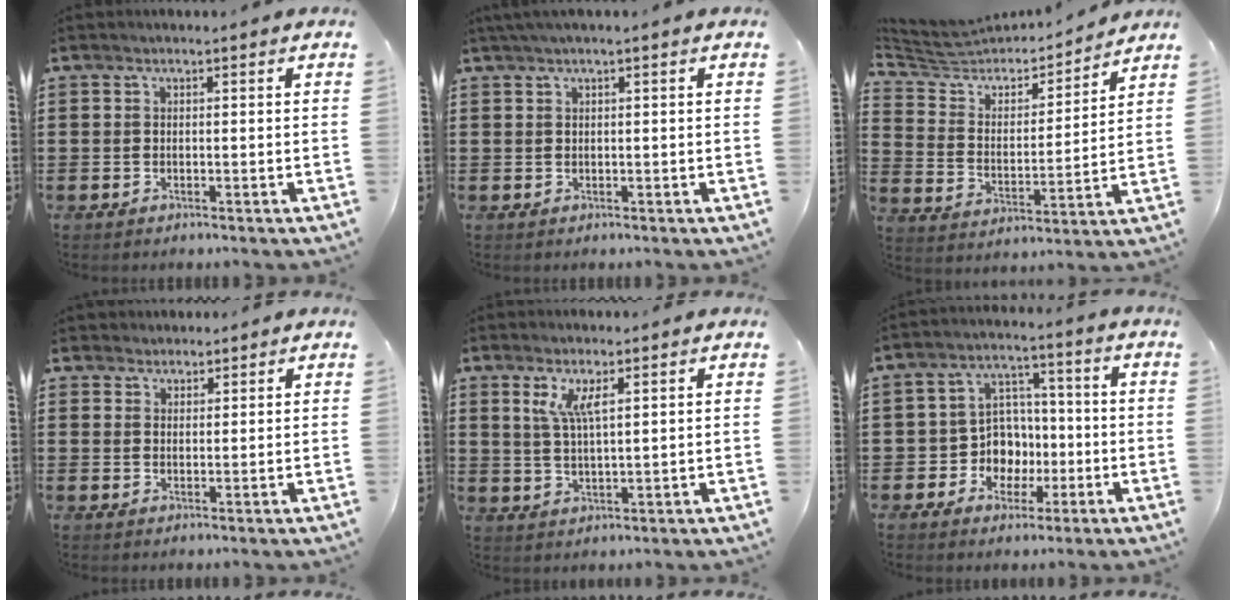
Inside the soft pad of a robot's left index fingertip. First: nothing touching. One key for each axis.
{"total": 1.0, "fx": 0.3, "fy": 0.0, "fz": 1.0, "tx": -0.016, "ty": -0.003, "tz": 0.007}
{"total": 5.0, "fx": 4.5, "fy": 2.0, "fz": 0.7, "tx": -0.048, "ty": -0.037, "tz": 0.071}
{"total": 2.4, "fx": 2.1, "fy": 1.2, "fz": -0.2, "tx": -0.004, "ty": 0.006, "tz": 0.041}
{"total": 4.5, "fx": 2.3, "fy": 1.1, "fz": 3.7, "tx": -0.081, "ty": 0.003, "tz": 0.040}
{"total": 7.3, "fx": -0.9, "fy": 6.8, "fz": 2.5, "tx": -0.061, "ty": 0.012, "tz": -0.010}